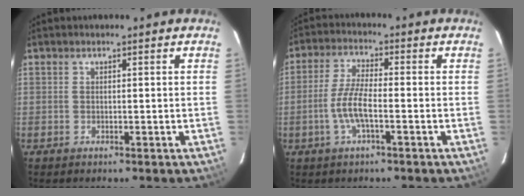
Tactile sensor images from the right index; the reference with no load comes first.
{"total": 6.4, "force": [-2.1, 1.3, 5.9], "torque": [-0.125, 0.004, -0.041]}